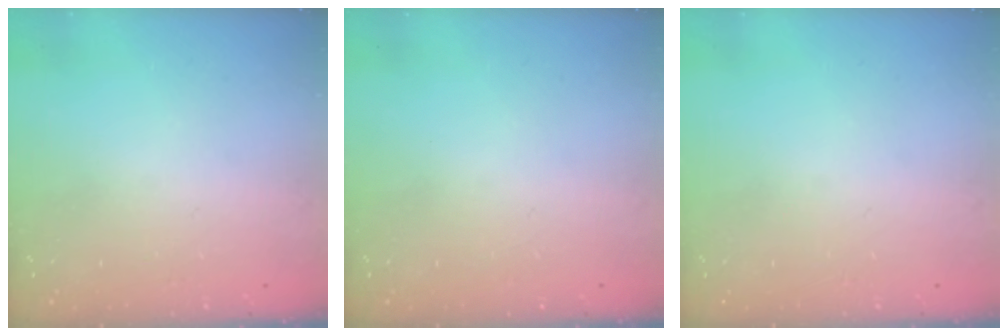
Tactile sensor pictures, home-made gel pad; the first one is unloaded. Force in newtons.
{"total": 0.0}
{"total": 0.0}